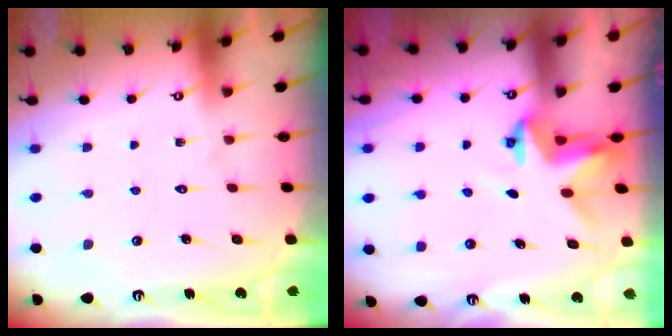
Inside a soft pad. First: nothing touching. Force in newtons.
{"total": 3.4, "press": 3.4, "slide": 0.2}